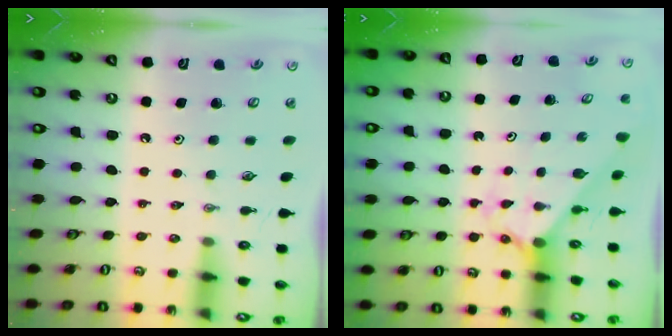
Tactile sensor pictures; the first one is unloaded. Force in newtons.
{"total": 1.9, "press": 1.9, "slide": 0.1}